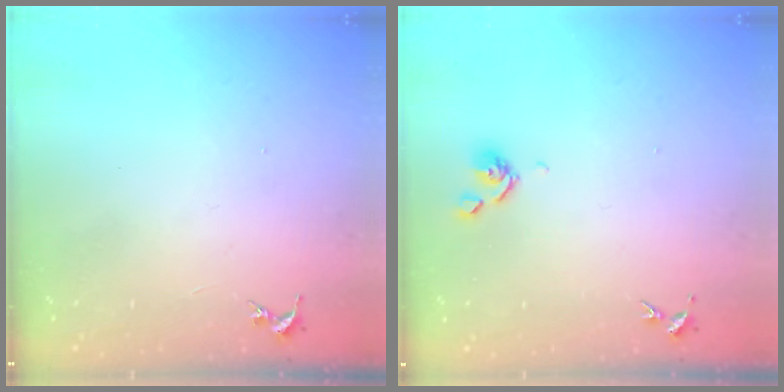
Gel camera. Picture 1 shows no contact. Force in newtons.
{"total": 5.8, "press": 5.7, "slide": 1.1}